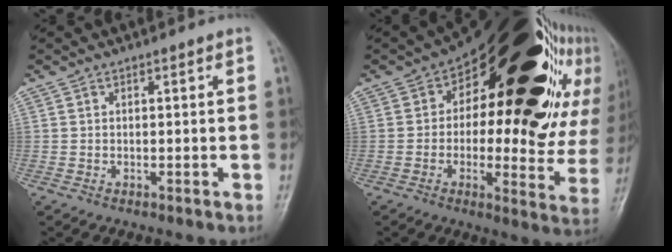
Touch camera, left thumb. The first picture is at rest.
{"total": 33.1, "force": [10.1, 16.2, 27.0], "torque": [-0.290, 0.048, 0.152]}